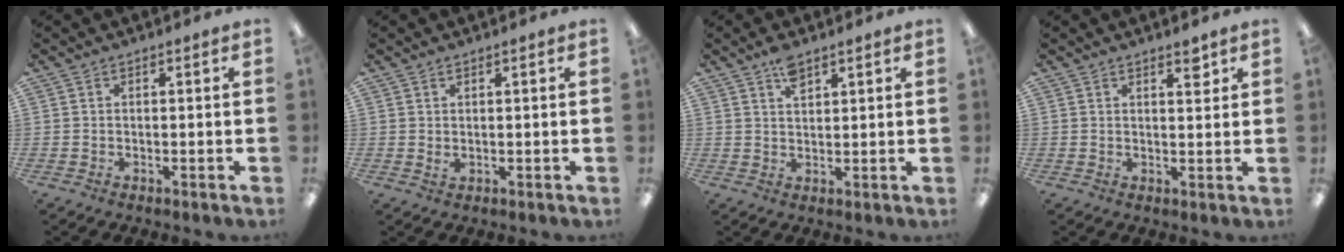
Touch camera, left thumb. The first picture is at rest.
{"total": 1.1, "force": [0.3, 0.4, 1.0], "torque": [-0.019, 0.000, 0.005]}
{"total": 4.1, "force": [2.8, 1.7, 2.5], "torque": [-0.039, -0.006, 0.047]}
{"total": 3.0, "force": [2.2, 0.9, 1.9], "torque": [-0.017, -0.010, 0.033]}